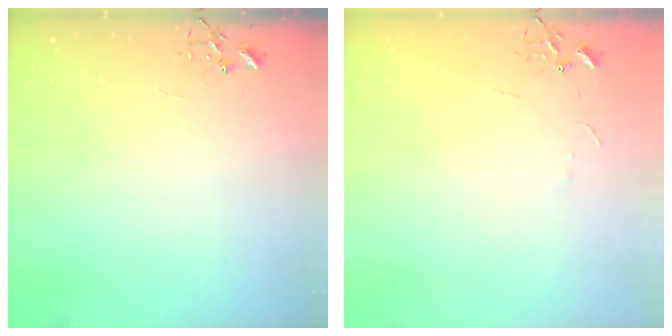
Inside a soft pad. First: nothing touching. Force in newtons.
{"total": 3.2, "press": 3.2, "slide": 0.4}